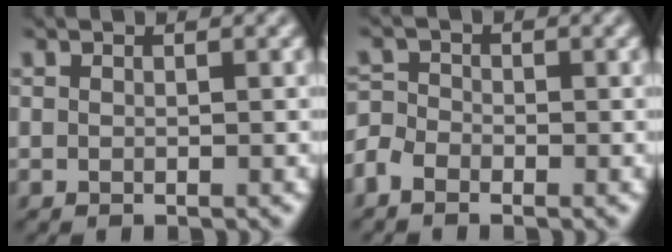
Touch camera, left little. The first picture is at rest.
{"total": 2.6, "force": [-1.7, 1.7, 1.0], "torque": [-0.023, 0.002, -0.043]}